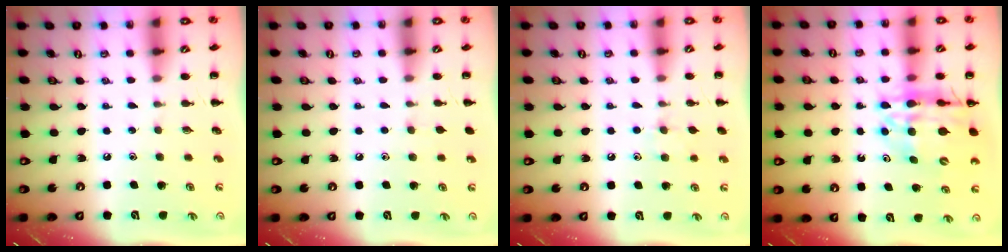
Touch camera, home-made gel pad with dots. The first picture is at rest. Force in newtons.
{"total": 2.5, "press": 2.2, "slide": 1.2}
{"total": 5.9, "press": 5.6, "slide": 1.9}
{"total": 16.7, "press": 16.2, "slide": 4.2}